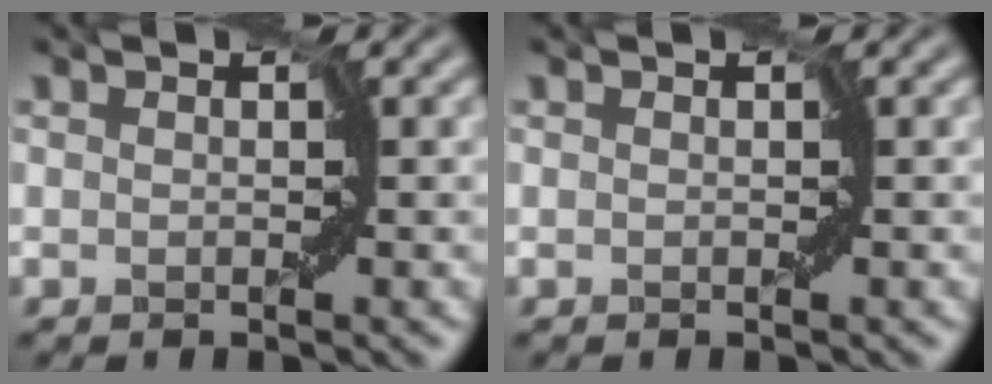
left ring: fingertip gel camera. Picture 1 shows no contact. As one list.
[{"total": 0.0}]